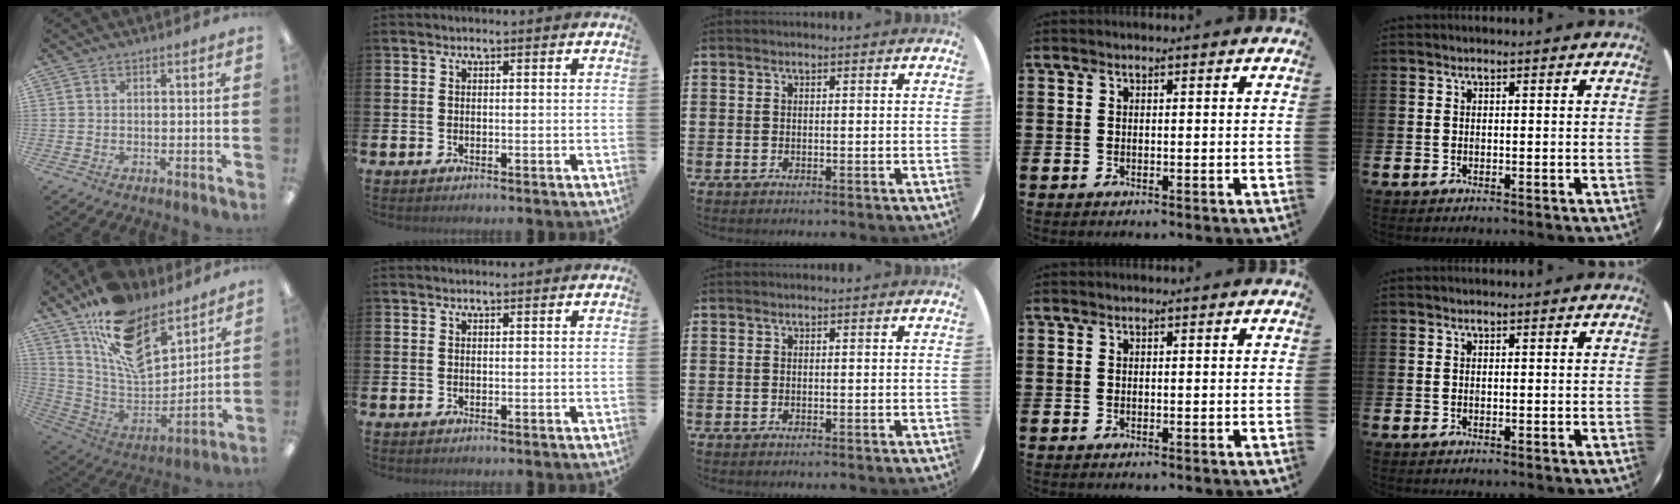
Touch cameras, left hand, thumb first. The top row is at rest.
{"thumb": {"total": 18.0, "force": [11.9, 8.9, 10.2], "torque": [-0.182, -0.077, 0.217]}}